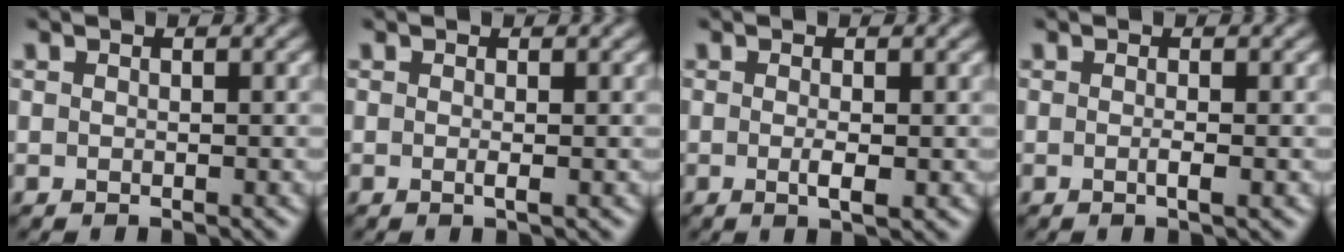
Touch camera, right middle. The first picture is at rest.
{"total": 0.6, "force": [-0.1, 0.1, 0.6], "torque": [-0.011, 0.000, -0.004]}
{"total": 1.4, "force": [-0.3, 0.2, 1.3], "torque": [-0.025, -0.005, -0.004]}
{"total": 1.0, "force": [-0.3, 0.2, 1.0], "torque": [-0.017, -0.001, -0.008]}